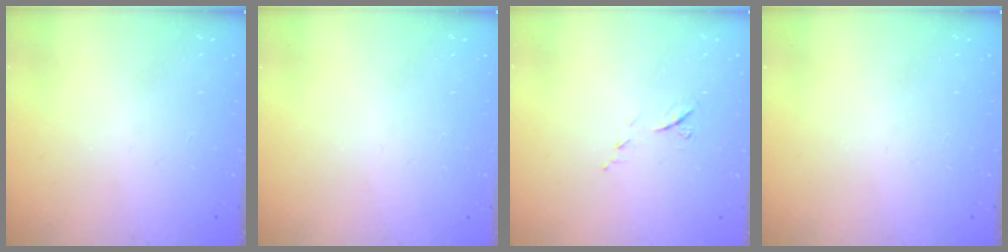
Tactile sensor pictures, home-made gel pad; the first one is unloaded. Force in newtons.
{"total": 0.0}
{"total": 6.1, "press": 5.9, "slide": 1.5}
{"total": 0.0}